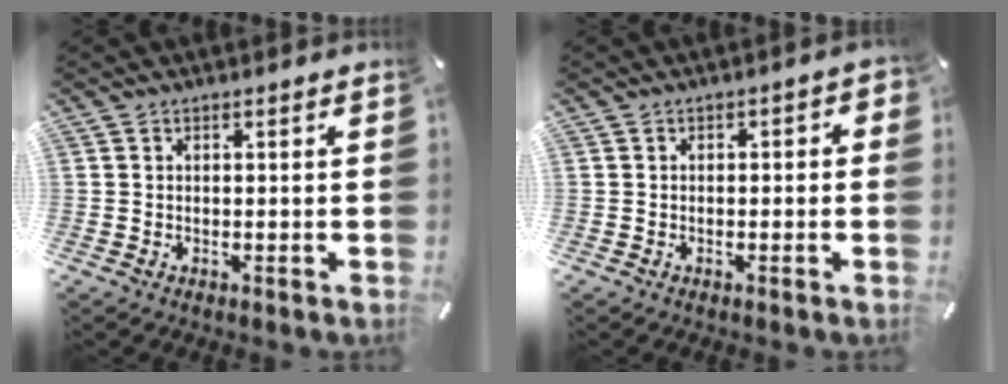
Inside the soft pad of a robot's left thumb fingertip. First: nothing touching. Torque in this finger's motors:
{"motor_torque": [0.19, -0.19, 0.19, 0.15, -0.03]}